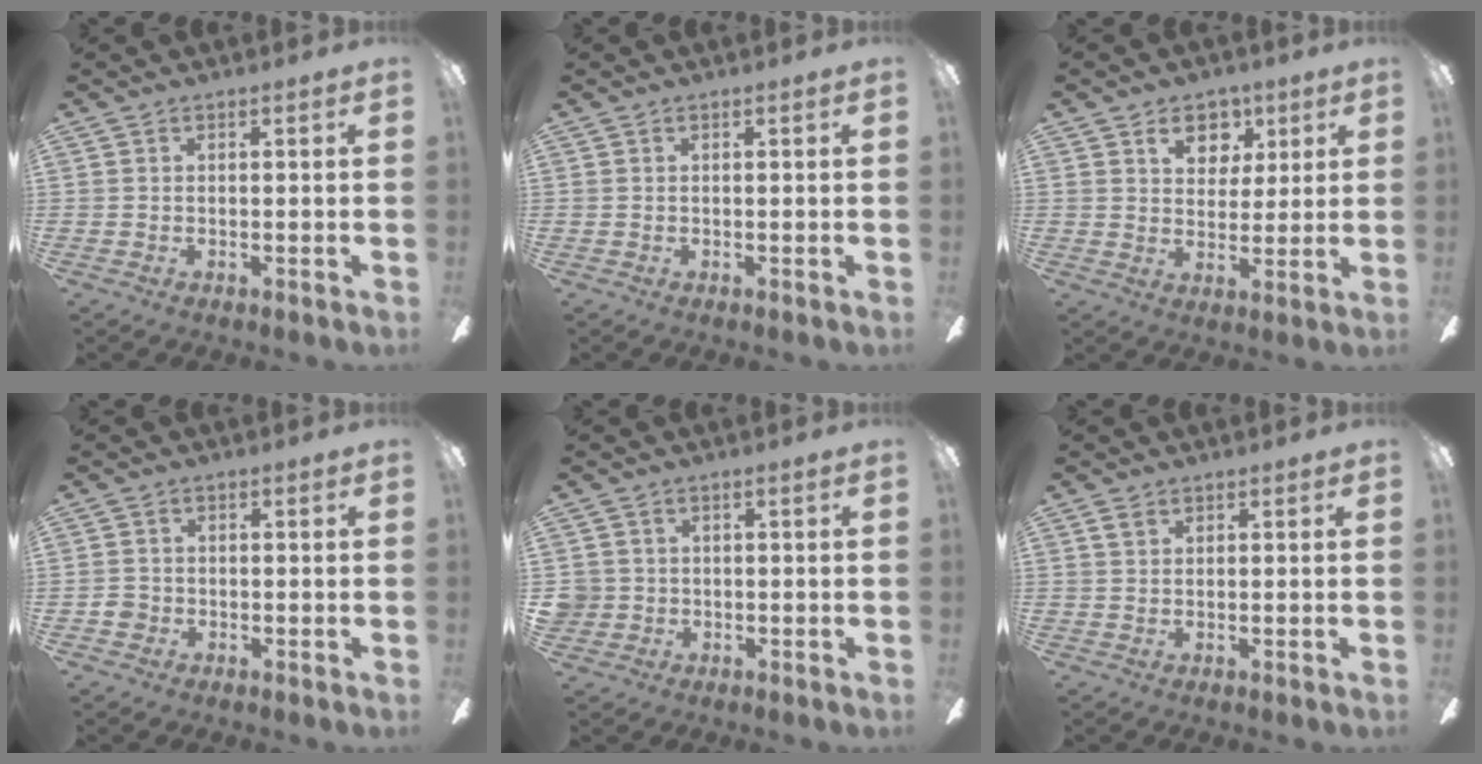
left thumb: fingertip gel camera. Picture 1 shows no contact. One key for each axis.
{"total": 0.0}
{"total": 8.3, "fx": 4.4, "fy": 5.9, "fz": 3.7, "tx": -0.038, "ty": -0.012, "tz": 0.075}
{"total": 2.3, "fx": -1.0, "fy": 2.0, "fz": 0.5, "tx": -0.007, "ty": 0.004, "tz": -0.018}
{"total": 3.0, "fx": -0.1, "fy": 3.0, "fz": 0.2, "tx": -0.011, "ty": 0.007, "tz": -0.001}
{"total": 1.7, "fx": 1.2, "fy": 1.0, "fz": 0.6, "tx": -0.006, "ty": -0.004, "tz": 0.021}